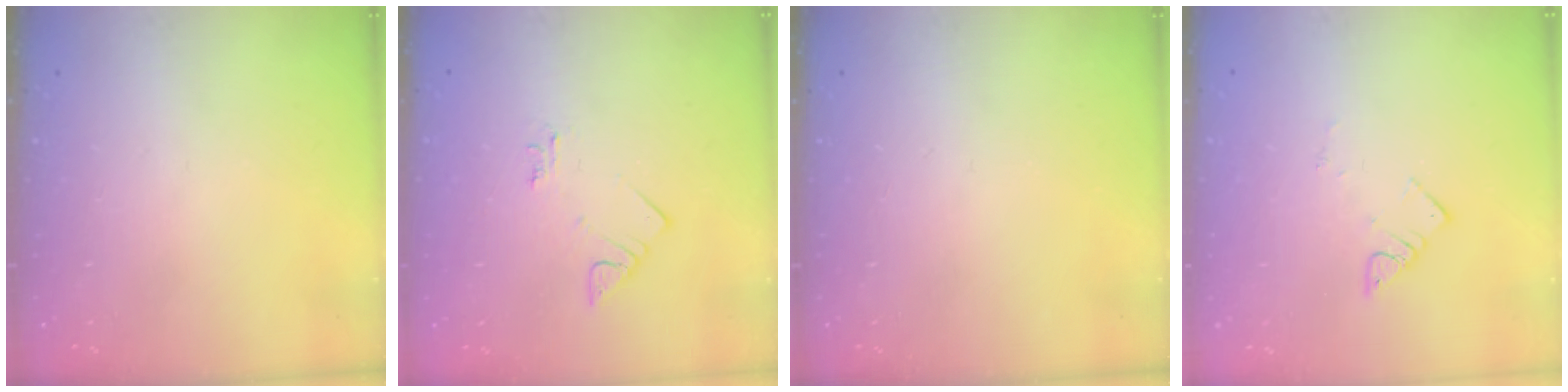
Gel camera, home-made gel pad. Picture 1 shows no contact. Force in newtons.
{"total": 4.1, "press": 4.0, "slide": 0.7}
{"total": 0.0}
{"total": 3.6, "press": 3.6, "slide": 0.3}